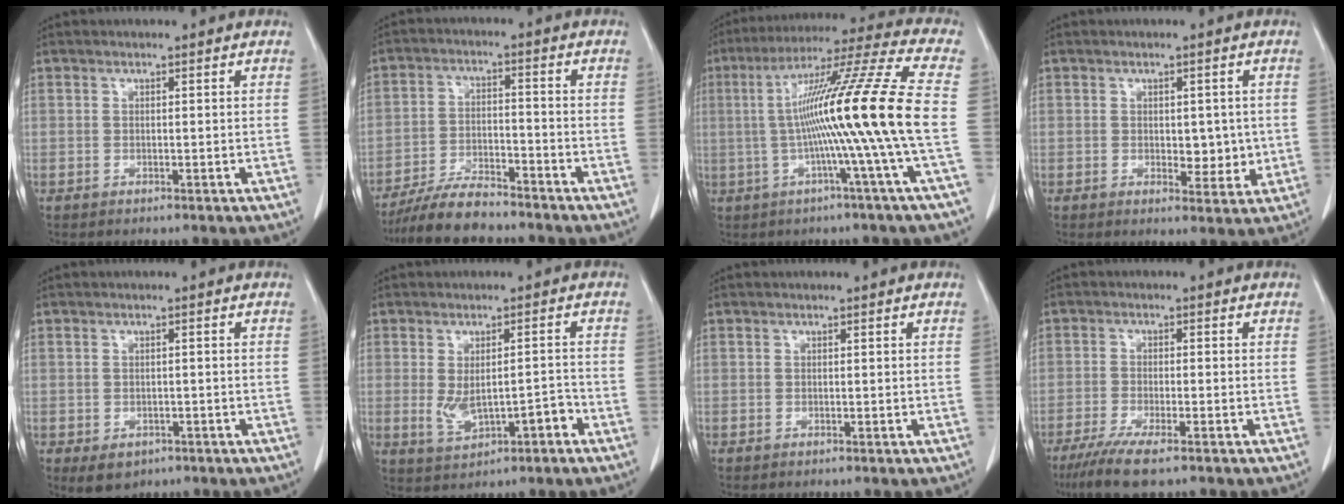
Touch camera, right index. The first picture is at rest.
{"total": 8.9, "force": [-7.9, 1.6, 3.7], "torque": [-0.068, -0.013, -0.143]}
{"total": 19.0, "force": [-1.5, -3.1, 18.7], "torque": [-0.302, 0.007, -0.043]}
{"total": 4.4, "force": [0.0, 2.6, 3.6], "torque": [-0.038, -0.006, 0.008]}
{"total": 3.6, "force": [-1.9, 2.6, 1.6], "torque": [-0.022, -0.003, -0.017]}
{"total": 5.7, "force": [-1.6, 2.4, 4.9], "torque": [-0.079, 0.006, -0.009]}
{"total": 0.0}
{"total": 7.6, "force": [-5.4, 0.7, 5.3], "torque": [-0.094, -0.020, -0.088]}